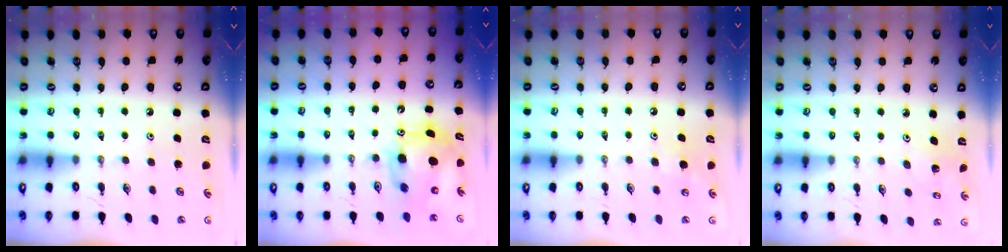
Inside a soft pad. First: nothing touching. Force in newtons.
{"total": 9.5, "press": 9.3, "slide": 2.1}
{"total": 5.7, "press": 5.7, "slide": 0.9}
{"total": 1.8, "press": 1.8, "slide": 0.1}